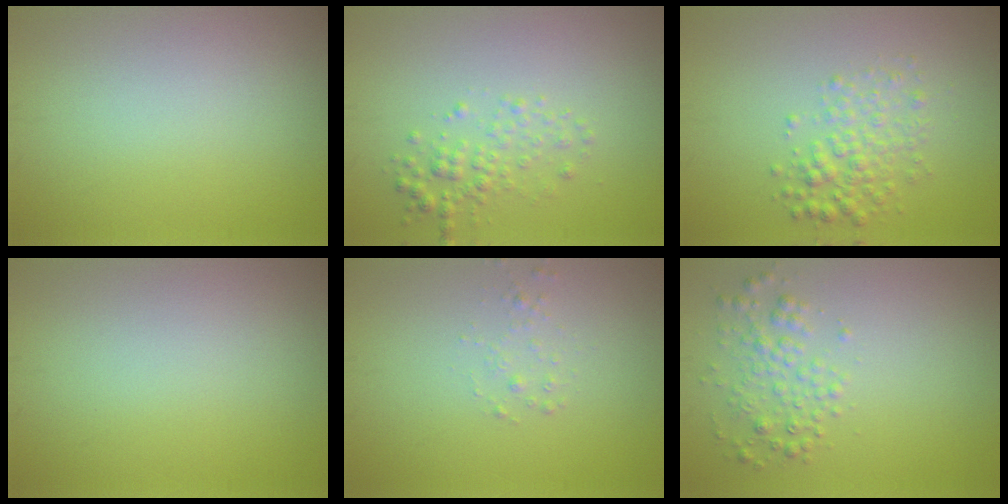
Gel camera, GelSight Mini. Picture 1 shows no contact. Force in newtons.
{"total": 2.3, "press": 2.3, "slide": 0.1}
{"total": 3.0, "press": 3.0, "slide": 0.1}
{"total": 0.0}
{"total": 0.8, "press": 0.7, "slide": 0.1}
{"total": 2.4, "press": 2.4, "slide": 0.1}